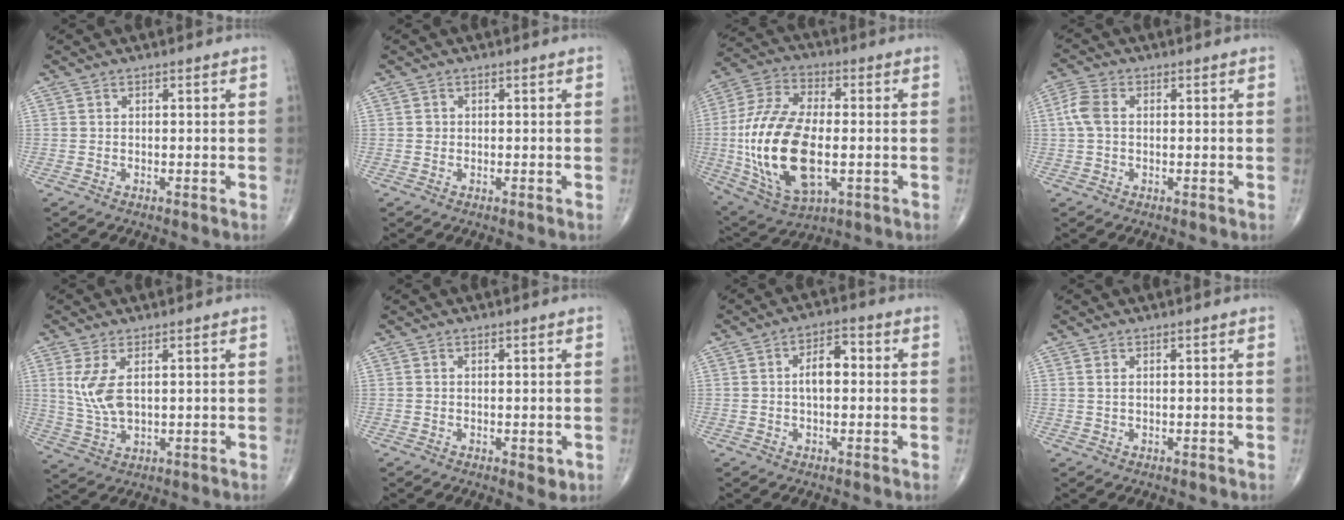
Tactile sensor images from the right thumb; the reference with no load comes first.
{"total": 0.7, "force": [0.0, 0.7, 0.1], "torque": [0.003, 0.002, 0.001]}
{"total": 22.6, "force": [-2.6, 11.6, 19.2], "torque": [-0.397, 0.001, -0.033]}
{"total": 4.5, "force": [0.4, 2.9, 3.4], "torque": [-0.089, 0.013, 0.003]}
{"total": 6.9, "force": [1.8, 3.2, 5.8], "torque": [-0.130, -0.008, 0.048]}
{"total": 2.0, "force": [-0.3, 1.1, 1.6], "torque": [-0.012, -0.004, -0.001]}
{"total": 5.5, "force": [0.3, 3.0, 4.7], "torque": [-0.072, 0.016, -0.002]}
{"total": 0.8, "force": [0.4, 0.3, 0.7], "torque": [-0.016, 0.004, 0.011]}